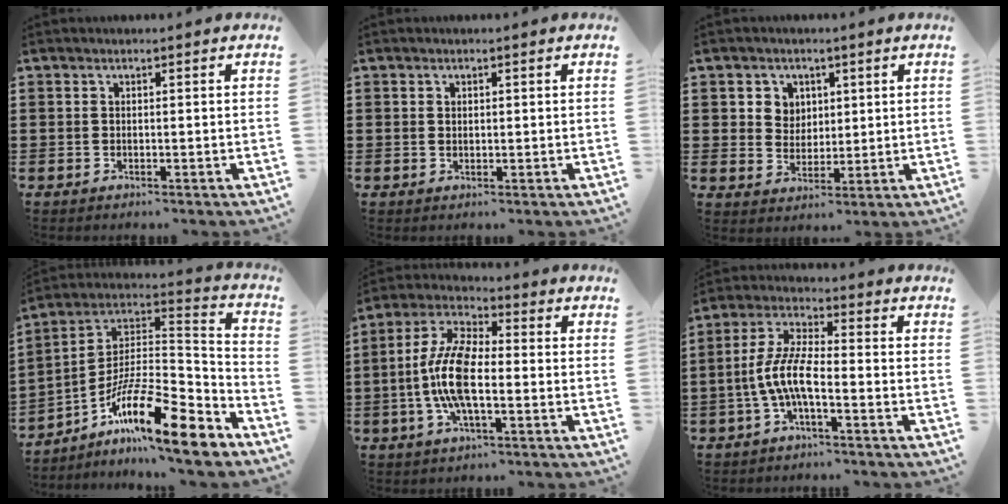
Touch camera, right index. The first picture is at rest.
{"total": 0.7, "force": [0.4, 0.6, 0.3], "torque": [-0.008, 0.003, 0.007]}
{"total": 4.2, "force": [1.7, 3.8, 0.6], "torque": [-0.023, 0.011, 0.029]}
{"total": 15.3, "force": [-10.0, 3.0, 11.2], "torque": [-0.193, 0.009, -0.186]}
{"total": 9.7, "force": [-1.6, 3.6, 8.9], "torque": [-0.209, -0.013, -0.036]}
{"total": 7.4, "force": [-2.6, 1.9, 6.7], "torque": [-0.164, -0.014, -0.057]}